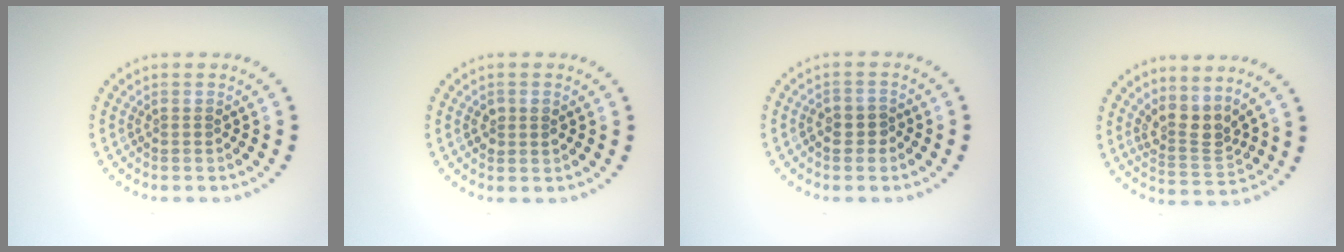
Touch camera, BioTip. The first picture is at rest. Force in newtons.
{"total": 1.4, "press": 1.4, "slide": 0.3}
{"total": 1.5, "press": 1.4, "slide": 0.6}
{"total": 3.0, "press": 2.3, "slide": 2.0}